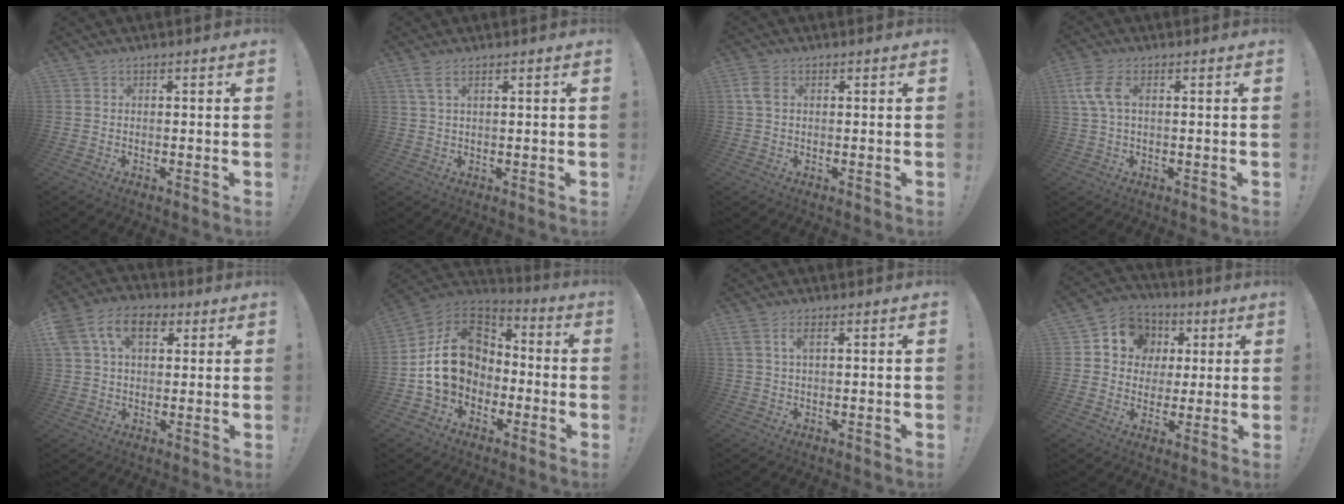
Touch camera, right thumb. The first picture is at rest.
{"total": 2.8, "force": [1.3, 0.2, 2.4], "torque": [-0.048, 0.001, 0.022]}
{"total": 3.3, "force": [0.9, 1.8, 2.5], "torque": [-0.061, 0.004, 0.016]}
{"total": 7.3, "force": [1.8, 3.3, 6.3], "torque": [-0.141, 0.001, 0.035]}
{"total": 13.5, "force": [5.3, 9.1, 8.5], "torque": [-0.149, -0.001, 0.101]}
{"total": 17.6, "force": [0.1, 14.5, 10.0], "torque": [-0.166, 0.027, 0.014]}
{"total": 3.5, "force": [1.5, 1.3, 2.9], "torque": [-0.054, 0.000, 0.026]}
{"total": 10.7, "force": [2.9, 9.5, 3.9], "torque": [-0.057, -0.010, 0.061]}